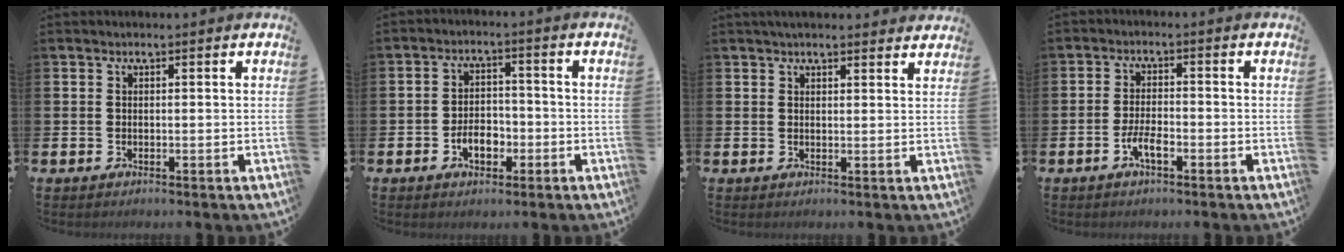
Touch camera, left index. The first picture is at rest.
{"total": 4.0, "force": [-1.7, 2.5, 2.7], "torque": [-0.036, 0.001, -0.035]}
{"total": 2.5, "force": [2.4, 0.5, 0.6], "torque": [-0.002, -0.009, 0.040]}
{"total": 3.1, "force": [-1.4, 1.1, 2.6], "torque": [-0.055, 0.003, -0.027]}